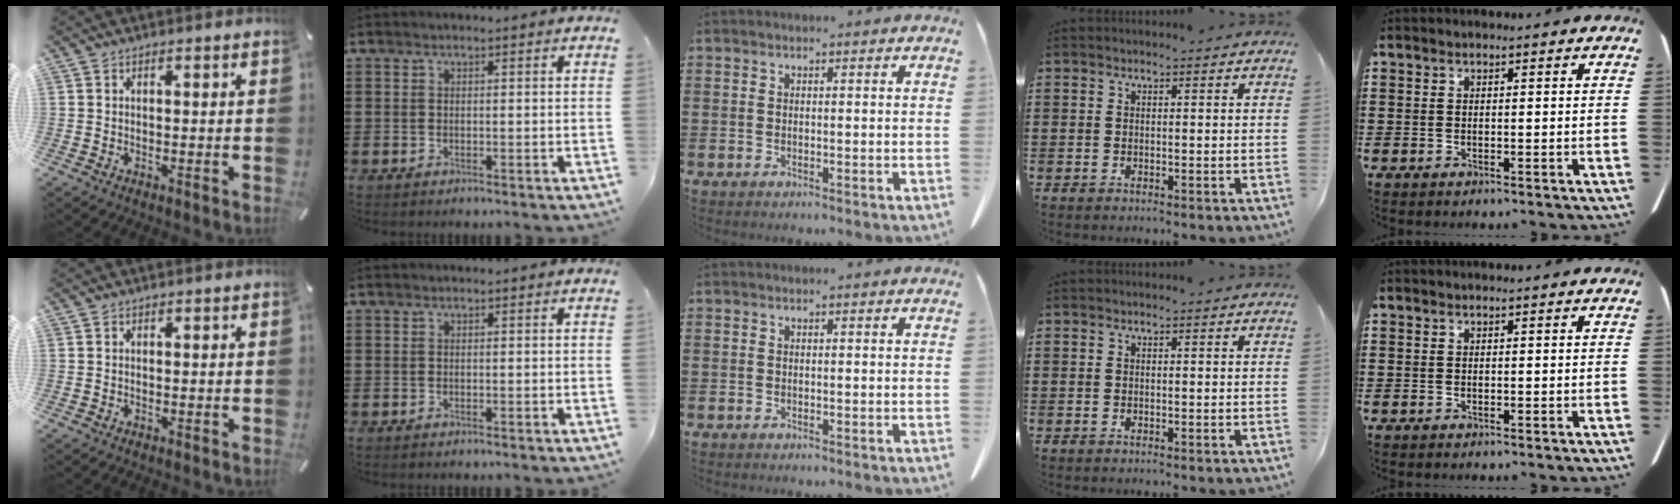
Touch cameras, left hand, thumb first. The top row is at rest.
{}